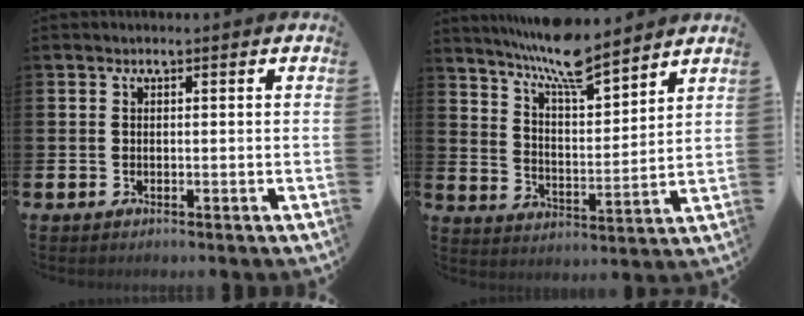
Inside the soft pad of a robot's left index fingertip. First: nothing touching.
{"total": 8.9, "force": [8.3, 1.0, 3.1], "torque": [-0.093, -0.048, 0.150]}